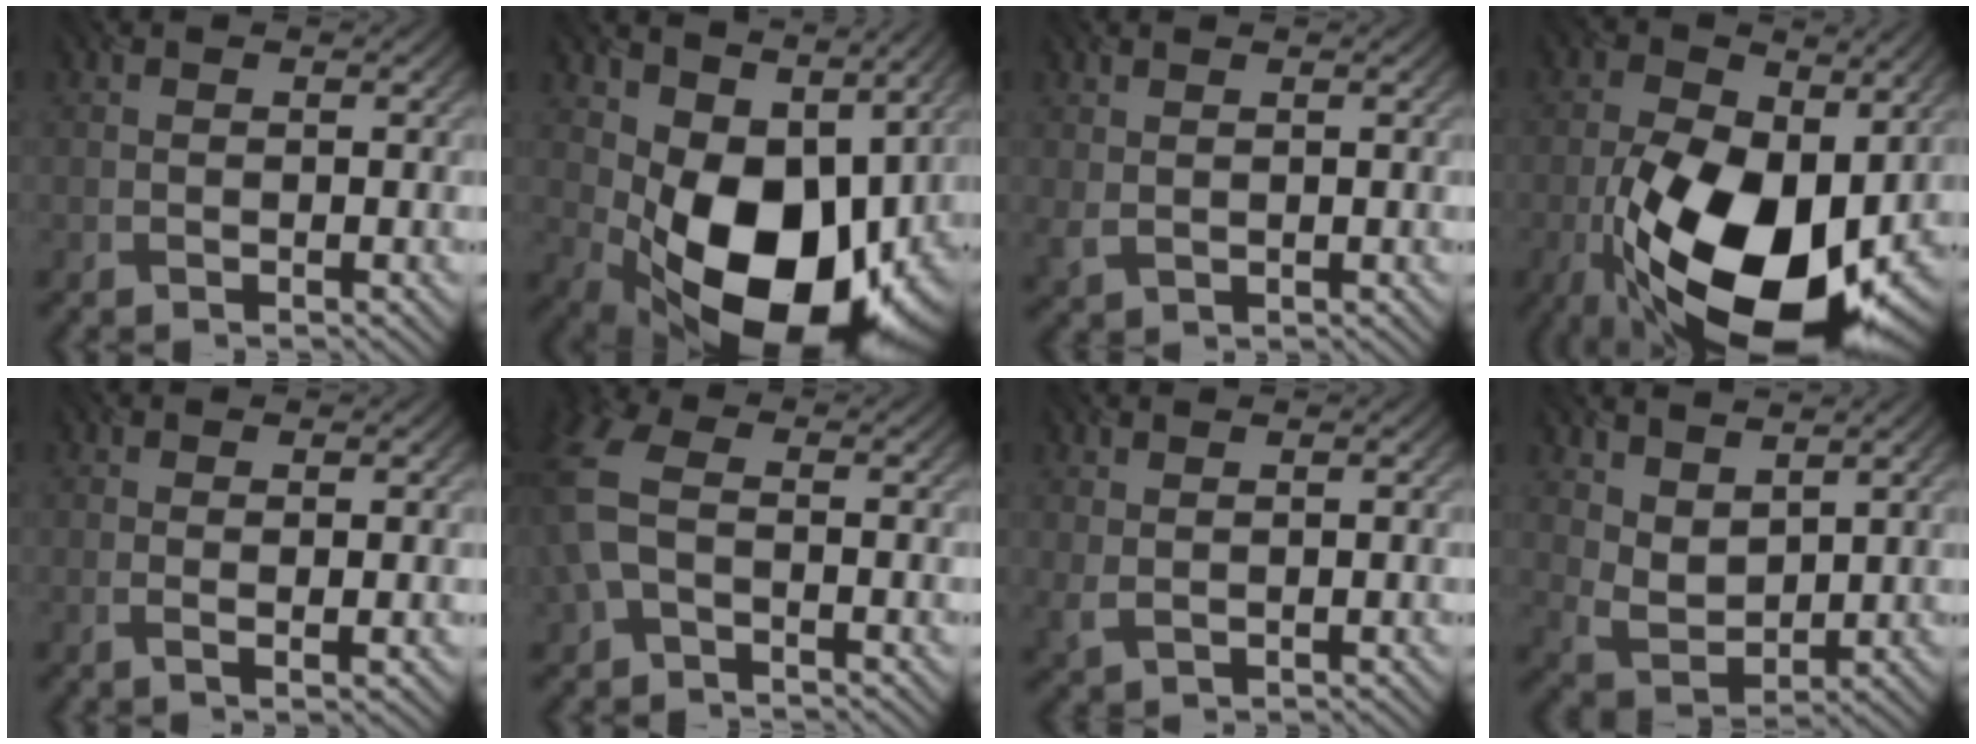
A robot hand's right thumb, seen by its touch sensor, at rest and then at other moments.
{"total": 16.1, "force": [1.7, 10.8, 11.8], "torque": [-0.192, -0.041, 0.049]}
{"total": 1.6, "force": [0.4, 1.2, 1.0], "torque": [-0.032, -0.005, 0.013]}
{"total": 18.7, "force": [-4.4, 10.1, 15.1], "torque": [-0.279, -0.032, -0.071]}
{"total": 1.8, "force": [0.4, 0.3, 1.7], "torque": [-0.033, 0.003, 0.003]}
{"total": 7.1, "force": [-0.8, 4.5, 5.4], "torque": [-0.159, 0.006, -0.029]}
{"total": 1.8, "force": [0.7, 1.0, 1.3], "torque": [-0.039, -0.004, 0.019]}
{"total": 5.6, "force": [3.6, 3.0, 3.1], "torque": [-0.078, -0.009, 0.072]}